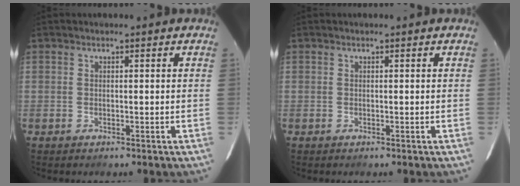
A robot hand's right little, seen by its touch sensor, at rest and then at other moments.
{"total": 0.0}